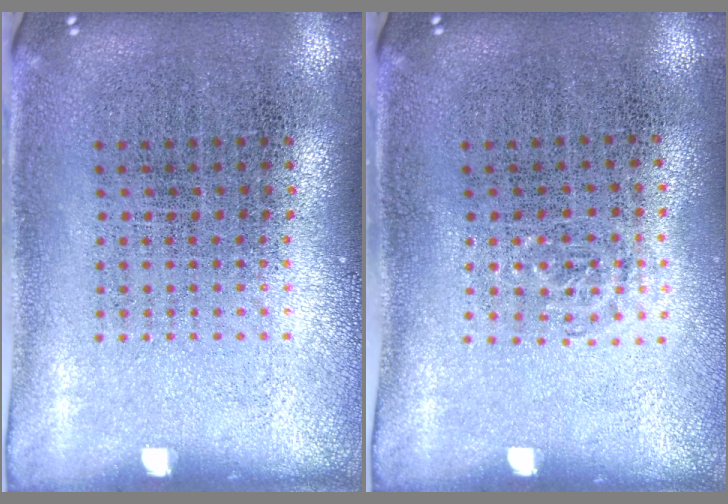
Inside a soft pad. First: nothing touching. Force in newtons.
{"total": 0.6, "press": 0.5, "slide": 0.3}